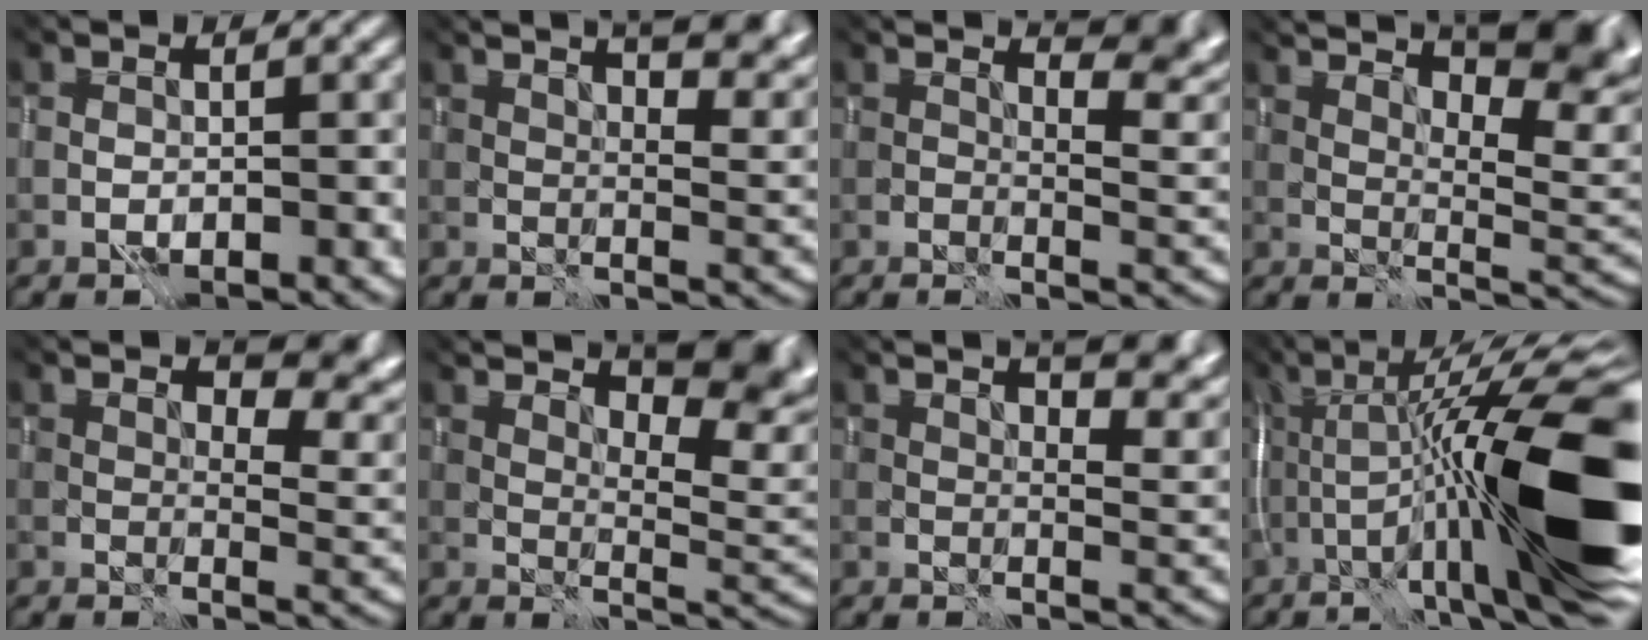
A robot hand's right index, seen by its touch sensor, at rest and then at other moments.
{"total": 4.3, "force": [3.5, -0.1, 2.4], "torque": [-0.030, 0.000, 0.072]}
{"total": 4.6, "force": [1.7, 1.8, 3.9], "torque": [-0.044, -0.008, 0.044]}
{"total": 8.6, "force": [5.4, 2.5, 6.2], "torque": [-0.090, 0.003, 0.099]}
{"total": 5.6, "force": [2.6, 2.7, 4.2], "torque": [-0.053, -0.008, 0.061]}
{"total": 7.7, "force": [4.6, 2.7, 5.5], "torque": [-0.077, -0.003, 0.090]}
{"total": 3.9, "force": [3.1, 0.2, 2.3], "torque": [-0.024, -0.003, 0.065]}
{"total": 15.7, "force": [-4.8, 1.9, 14.9], "torque": [-0.230, 0.023, -0.064]}